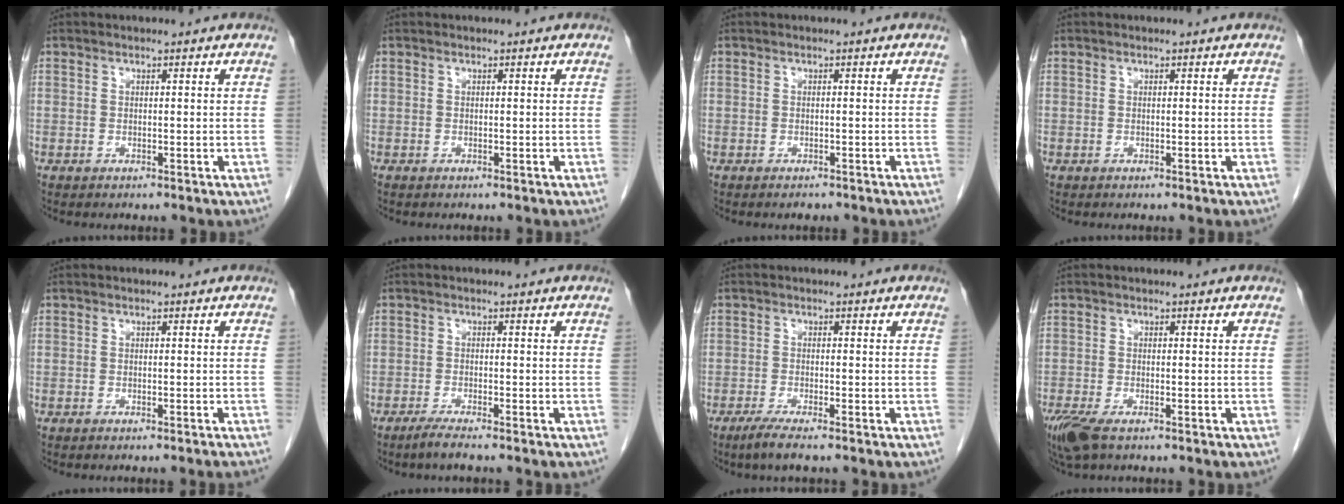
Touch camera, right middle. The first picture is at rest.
{"total": 0.0}
{"total": 1.0, "force": [-0.8, 0.3, 0.4], "torque": [-0.009, -0.001, -0.008]}
{"total": 0.0}
{"total": 2.1, "force": [-1.9, -0.5, 0.9], "torque": [-0.007, 0.006, -0.025]}
{"total": 2.4, "force": [-1.9, -0.3, 1.4], "torque": [-0.036, -0.006, -0.040]}
{"total": 3.1, "force": [-2.3, -0.1, 2.2], "torque": [-0.048, -0.009, -0.045]}
{"total": 4.7, "force": [-3.0, 1.5, 3.3], "torque": [-0.072, -0.014, -0.055]}